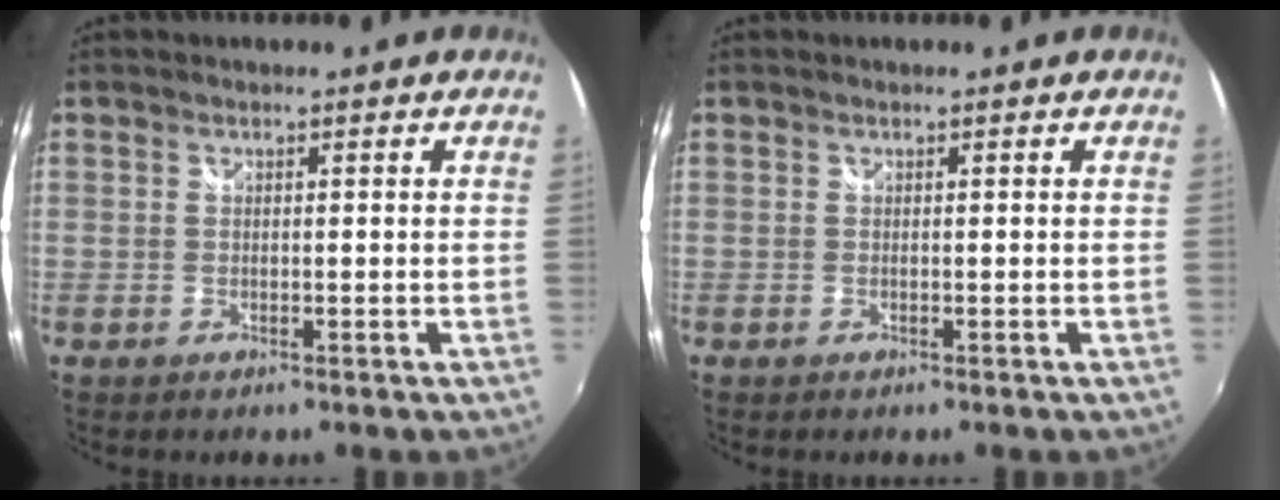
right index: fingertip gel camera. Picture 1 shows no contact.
{"total": 0.0}